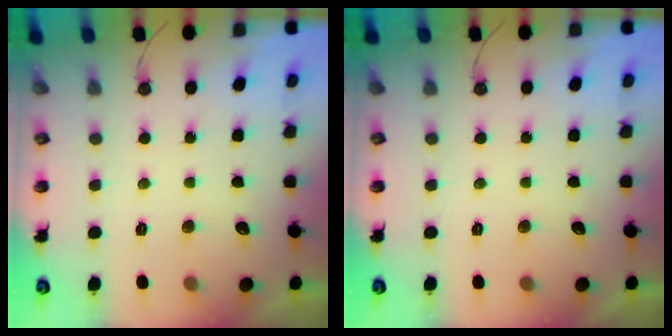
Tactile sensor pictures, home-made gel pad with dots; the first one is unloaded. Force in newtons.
{"total": 0.0}